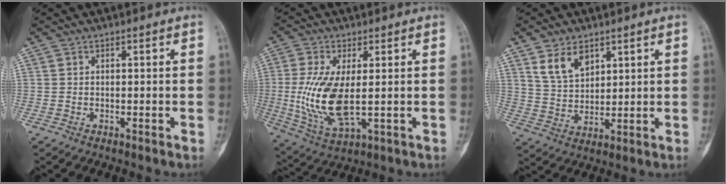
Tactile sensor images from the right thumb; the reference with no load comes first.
{"total": 12.8, "force": [-0.2, 5.2, 11.7], "torque": [-0.255, -0.016, 0.009]}
{"total": 7.3, "force": [4.2, 4.4, 4.0], "torque": [-0.058, -0.024, 0.089]}